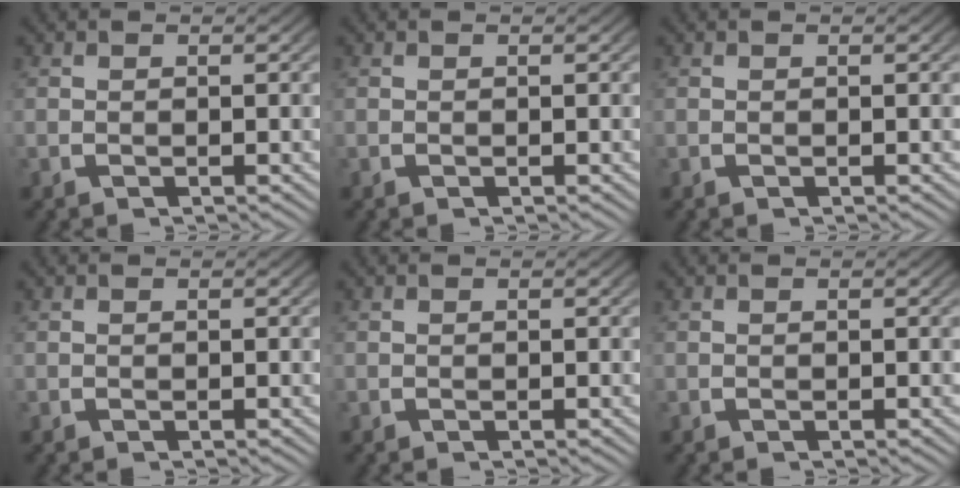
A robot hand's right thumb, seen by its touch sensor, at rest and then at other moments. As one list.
[{"total": 0.0}, {"total": 0.0}, {"total": 0.0}, {"total": 0.0}, {"total": 0.0}]